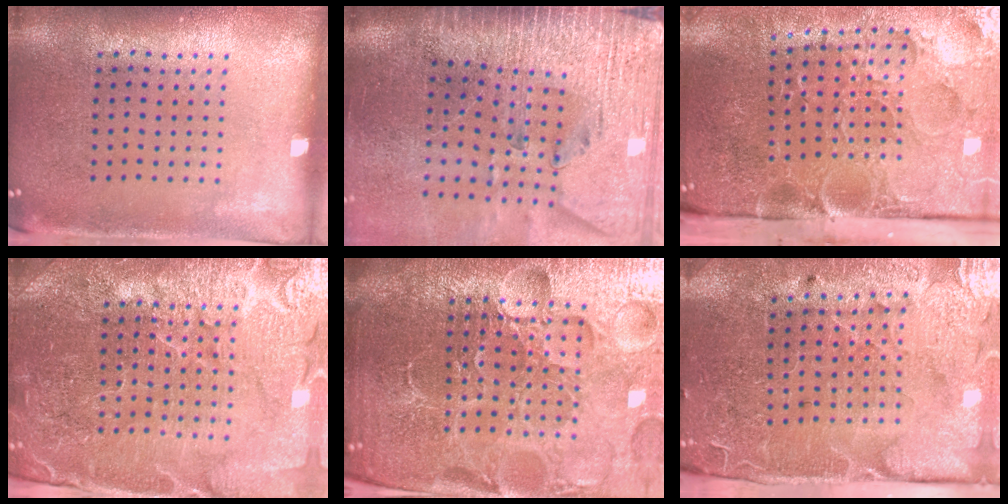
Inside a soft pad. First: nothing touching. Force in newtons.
{"total": 3.7, "press": 3.2, "slide": 1.9}
{"total": 5.5, "press": 4.2, "slide": 3.5}
{"total": 5.0, "press": 4.7, "slide": 1.8}
{"total": 6.8, "press": 6.0, "slide": 3.2}
{"total": 3.5, "press": 3.4, "slide": 0.7}